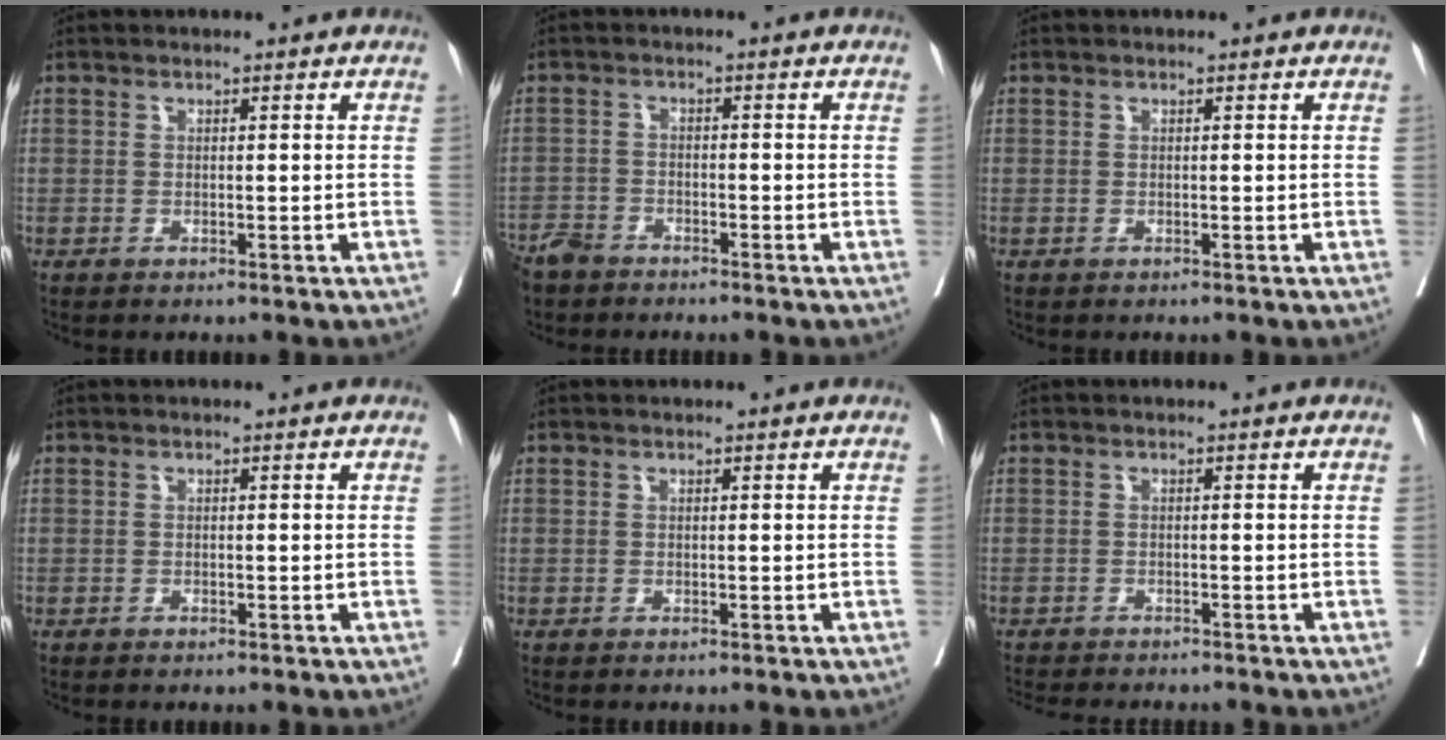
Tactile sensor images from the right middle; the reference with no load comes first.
{"total": 4.2, "force": [-3.7, 1.7, 1.0], "torque": [-0.021, -0.005, -0.073]}
{"total": 0.0}
{"total": 0.8, "force": [-0.5, 0.2, 0.5], "torque": [-0.014, -0.003, -0.005]}
{"total": 0.0}
{"total": 8.6, "force": [-7.9, 1.4, 3.3], "torque": [-0.048, -0.012, -0.105]}